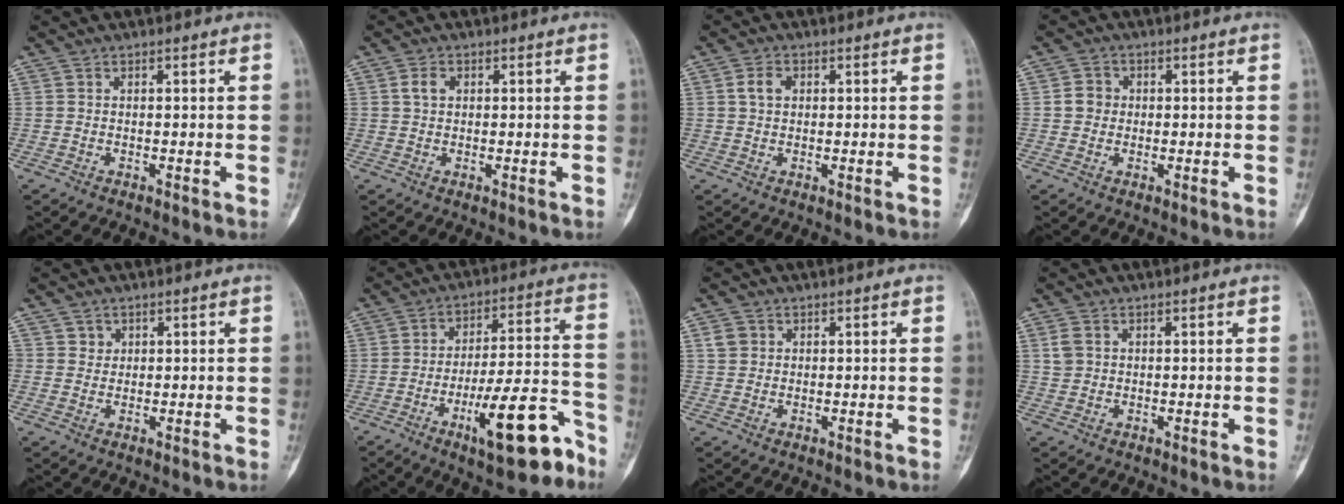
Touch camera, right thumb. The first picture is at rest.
{"total": 2.3, "force": [0.7, 1.6, 1.6], "torque": [-0.029, 0.006, 0.013]}
{"total": 3.0, "force": [0.7, 2.1, 2.0], "torque": [-0.037, 0.006, 0.014]}
{"total": 3.0, "force": [0.1, 2.8, 1.1], "torque": [-0.003, 0.006, -0.004]}
{"total": 1.9, "force": [0.7, 1.7, 0.2], "torque": [0.012, -0.001, 0.007]}
{"total": 16.1, "force": [-8.9, 4.6, 12.5], "torque": [-0.175, 0.069, -0.132]}
{"total": 2.2, "force": [0.7, 1.9, 0.8], "torque": [-0.007, 0.001, 0.012]}
{"total": 2.3, "force": [0.7, 1.8, 1.2], "torque": [-0.019, 0.002, 0.017]}